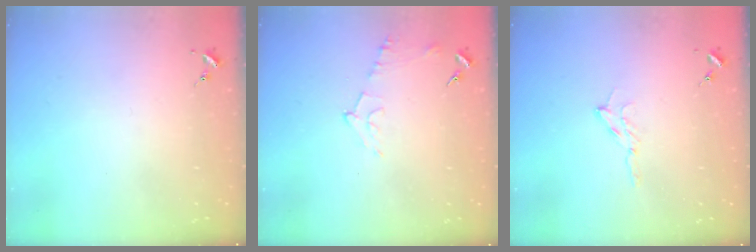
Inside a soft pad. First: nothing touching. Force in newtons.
{"total": 5.4, "press": 5.3, "slide": 1.2}
{"total": 4.9, "press": 4.9, "slide": 0.5}